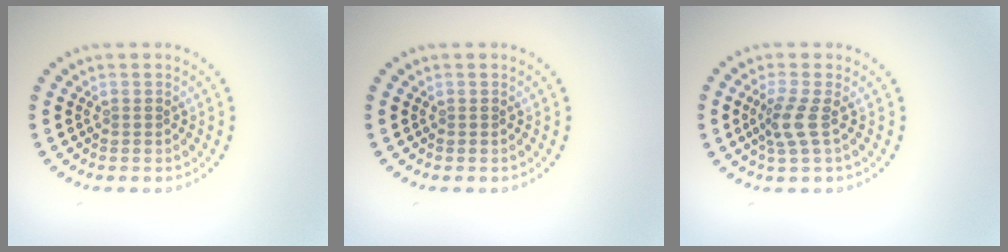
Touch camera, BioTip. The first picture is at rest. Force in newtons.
{"total": 0.0}
{"total": 2.3, "press": 1.7, "slide": 1.5}